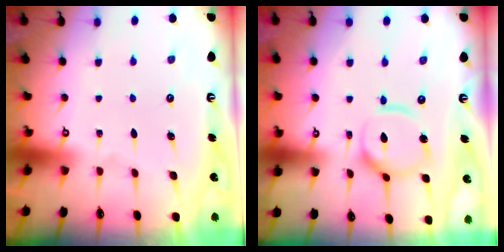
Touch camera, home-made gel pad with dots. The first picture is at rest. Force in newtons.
{"total": 12.5, "press": 12.5, "slide": 1.4}